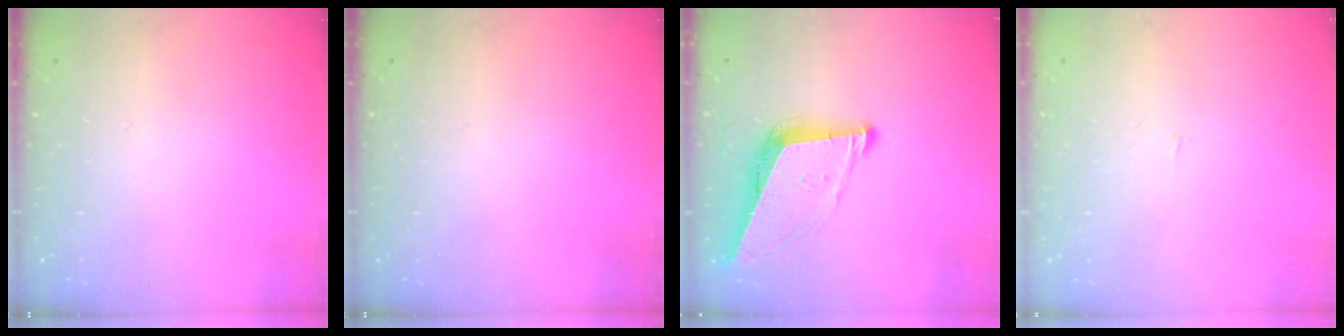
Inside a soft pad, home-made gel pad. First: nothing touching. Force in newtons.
{"total": 0.0}
{"total": 9.3, "press": 9.0, "slide": 2.3}
{"total": 1.8, "press": 1.8, "slide": 0.1}